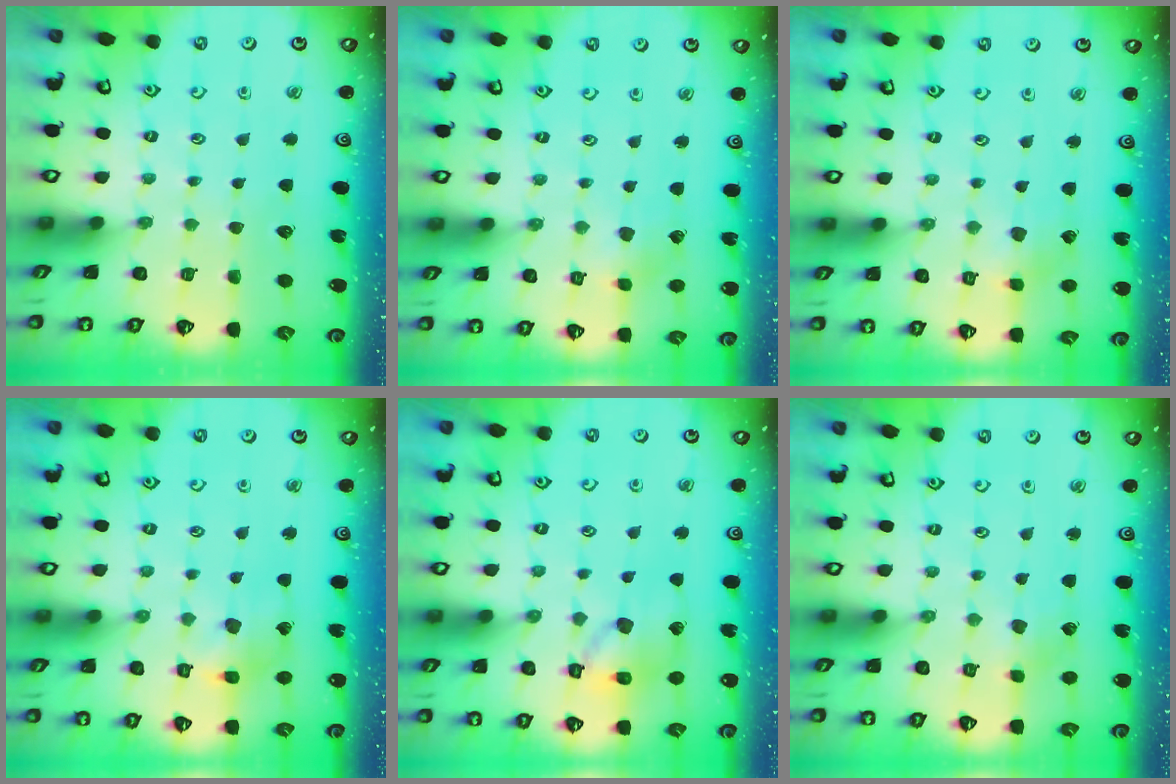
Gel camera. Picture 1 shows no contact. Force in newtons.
{"total": 2.4, "press": 2.4, "slide": 0.2}
{"total": 2.6, "press": 2.6, "slide": 0.2}
{"total": 9.5, "press": 9.4, "slide": 1.2}
{"total": 13.8, "press": 13.6, "slide": 2.0}
{"total": 1.7, "press": 1.7, "slide": 0.2}